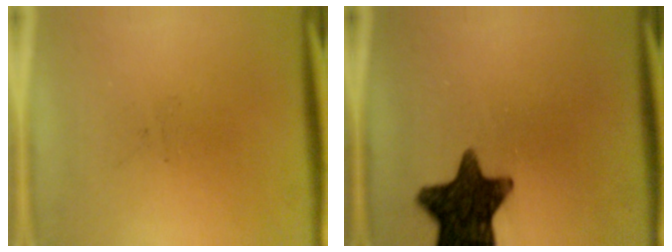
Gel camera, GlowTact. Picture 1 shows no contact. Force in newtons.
{"total": 13.7}